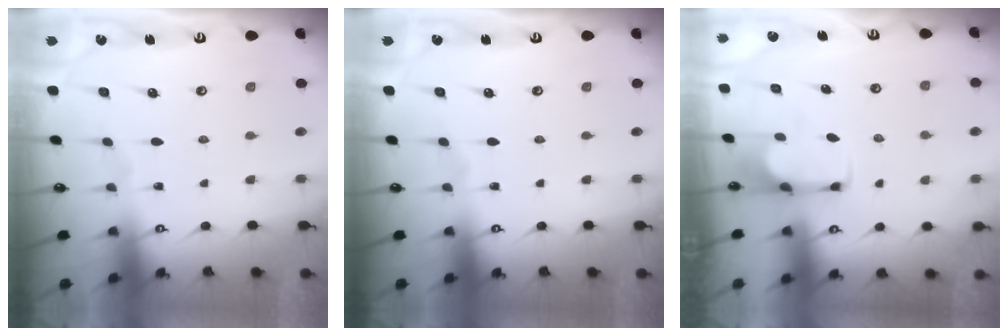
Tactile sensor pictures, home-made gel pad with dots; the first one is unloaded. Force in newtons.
{"total": 0.0}
{"total": 2.4, "press": 2.2, "slide": 0.8}